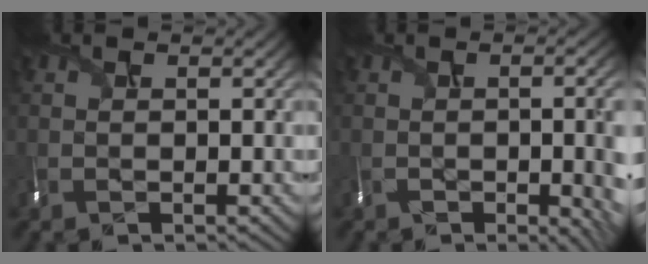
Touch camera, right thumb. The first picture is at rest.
{"total": 9.2, "force": [-2.4, 3.5, 8.2], "torque": [-0.082, -0.014, -0.020]}